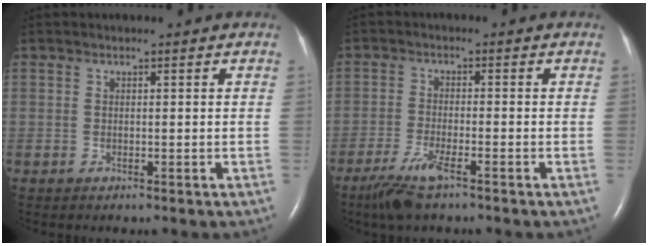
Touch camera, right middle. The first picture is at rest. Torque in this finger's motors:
{"motor_torque": [-0.01, 0.07, 0.09, 0.04]}